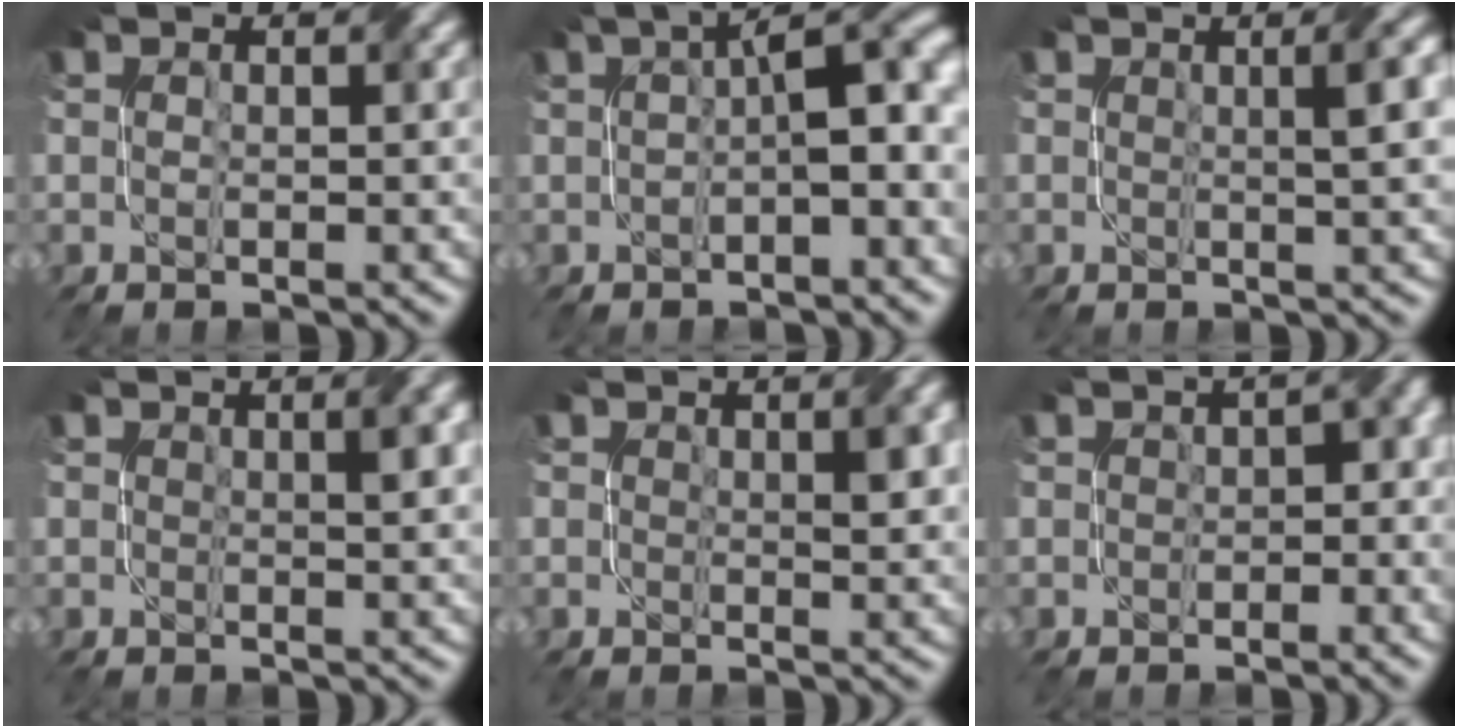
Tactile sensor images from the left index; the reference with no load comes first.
{"total": 6.2, "force": [0.2, 1.9, 5.9], "torque": [-0.069, 0.020, 0.006]}
{"total": 3.1, "force": [0.4, 0.7, 3.0], "torque": [-0.027, 0.014, 0.005]}
{"total": 1.6, "force": [0.4, 0.4, 1.5], "torque": [-0.013, 0.006, 0.007]}
{"total": 2.0, "force": [0.3, 0.9, 1.7], "torque": [-0.018, 0.002, 0.006]}
{"total": 2.7, "force": [-0.7, 1.8, 1.9], "torque": [-0.008, 0.003, -0.005]}